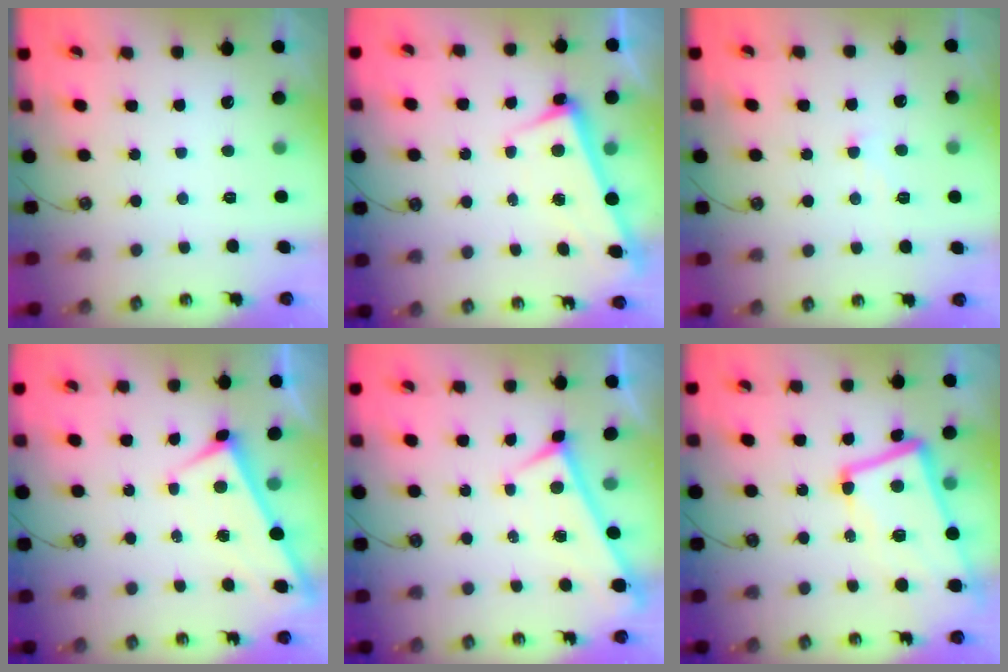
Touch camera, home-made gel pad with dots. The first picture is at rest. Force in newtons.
{"total": 2.5, "press": 2.4, "slide": 0.7}
{"total": 0.7, "press": 0.6, "slide": 0.4}
{"total": 1.8, "press": 1.8, "slide": 0.1}
{"total": 0.0}
{"total": 8.8, "press": 8.5, "slide": 2.2}